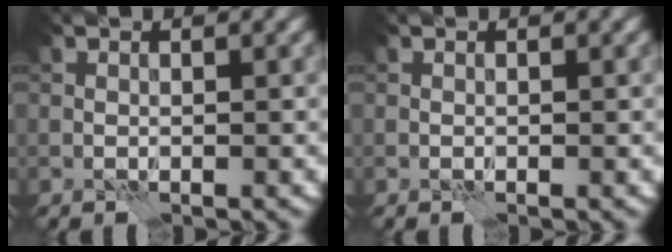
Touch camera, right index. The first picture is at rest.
{"total": 0.0}